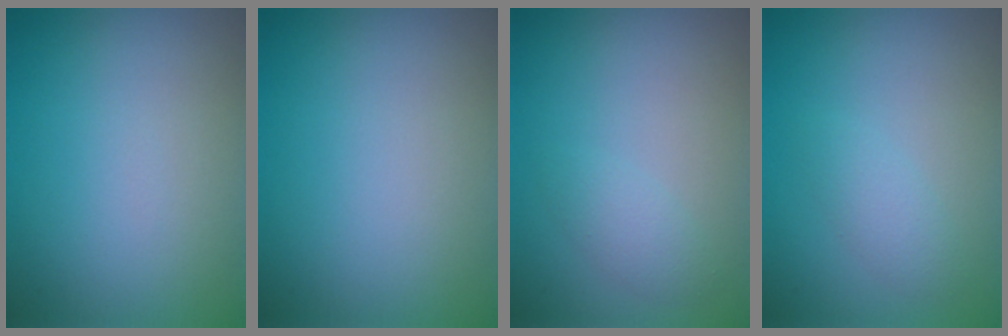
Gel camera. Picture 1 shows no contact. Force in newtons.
{"total": 0.0}
{"total": 1.4, "press": 1.4, "slide": 0.1}
{"total": 1.5, "press": 1.5, "slide": 0.1}